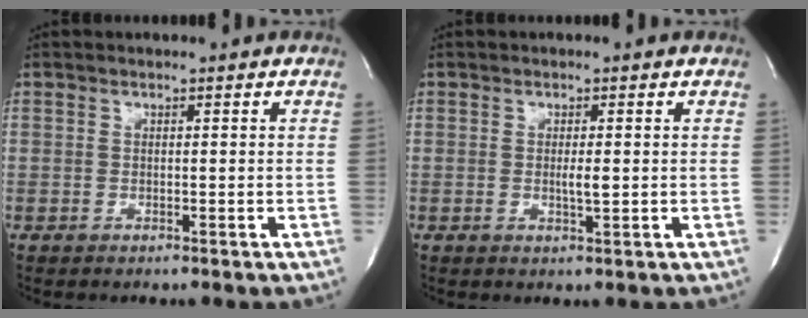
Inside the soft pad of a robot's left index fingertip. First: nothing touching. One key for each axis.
{"total": 1.7, "fx": -0.2, "fy": 0.2, "fz": 1.7, "tx": -0.033, "ty": -0.006, "tz": -0.003}